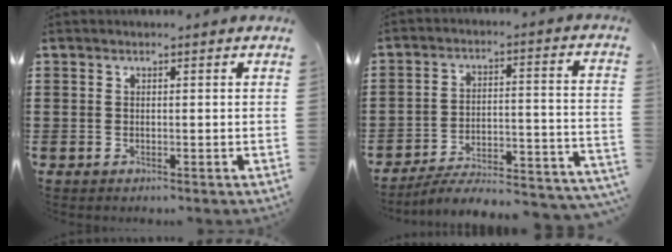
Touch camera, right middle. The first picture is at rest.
{"total": 5.6, "force": [-5.2, 0.3, 2.1], "torque": [-0.030, -0.009, -0.104]}